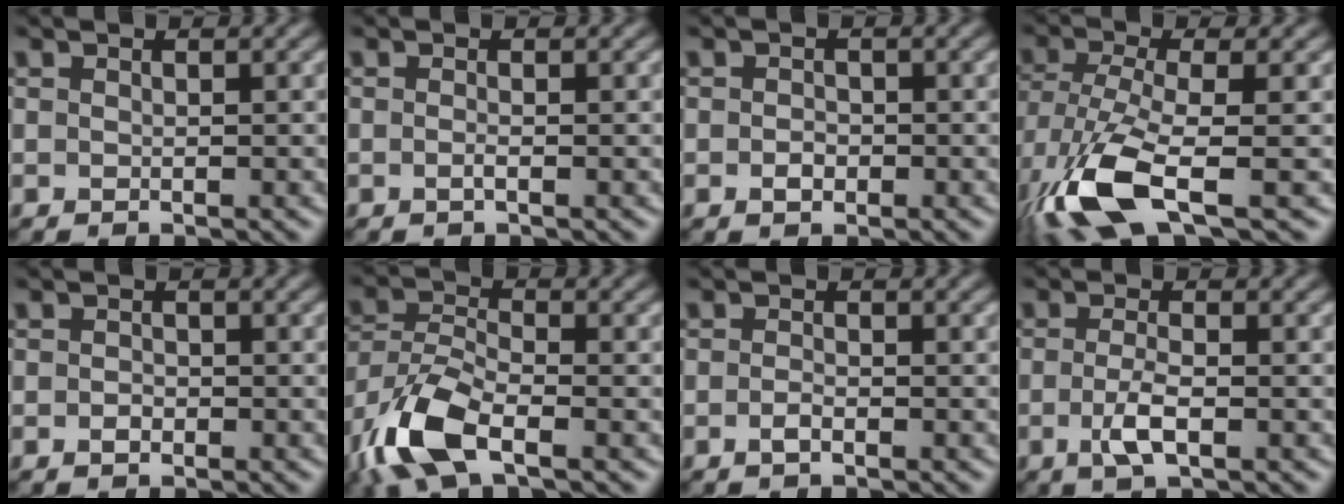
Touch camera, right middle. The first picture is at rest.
{"total": 0.7, "force": [-0.3, 0.1, 0.6], "torque": [-0.014, -0.002, -0.006]}
{"total": 1.2, "force": [-0.4, 0.9, 0.8], "torque": [-0.013, -0.002, -0.009]}
{"total": 10.1, "force": [-4.6, 3.5, 8.2], "torque": [-0.191, -0.016, -0.093]}
{"total": 0.9, "force": [-0.4, 0.7, 0.5], "torque": [-0.010, -0.002, -0.008]}
{"total": 7.7, "force": [-4.4, 3.1, 5.4], "torque": [-0.125, -0.007, -0.098]}
{"total": 1.0, "force": [-0.5, 0.4, 0.7], "torque": [-0.017, -0.001, -0.010]}
{"total": 2.7, "force": [-0.7, 0.8, 2.4], "torque": [-0.053, -0.005, -0.016]}